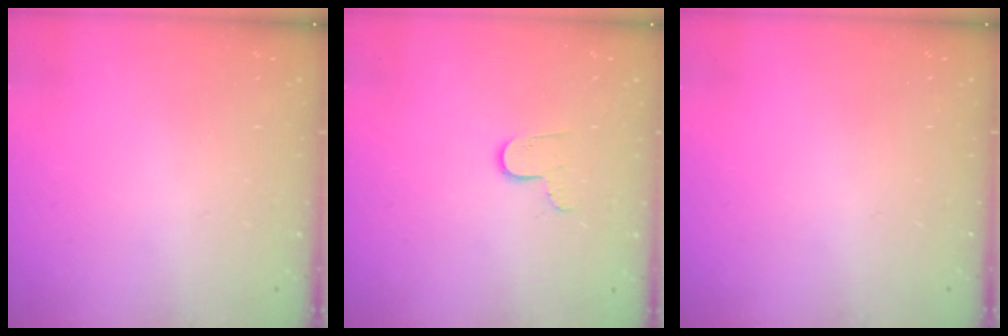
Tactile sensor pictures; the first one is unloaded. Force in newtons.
{"total": 5.2, "press": 5.2, "slide": 0.4}
{"total": 0.0}